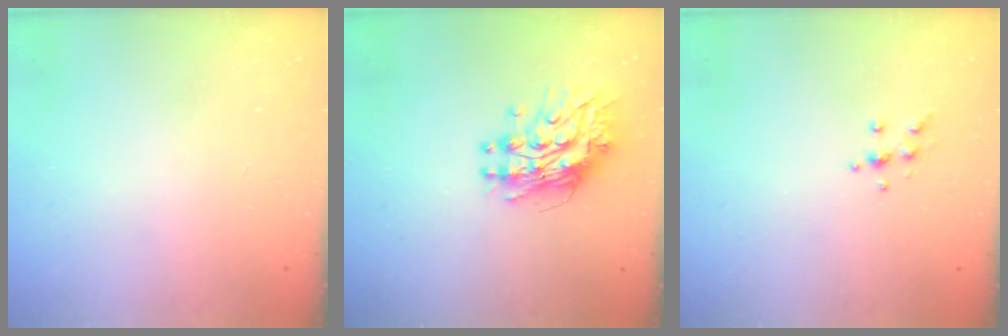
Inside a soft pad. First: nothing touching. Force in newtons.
{"total": 11.4, "press": 11.3, "slide": 1.0}
{"total": 4.8, "press": 4.7, "slide": 0.8}